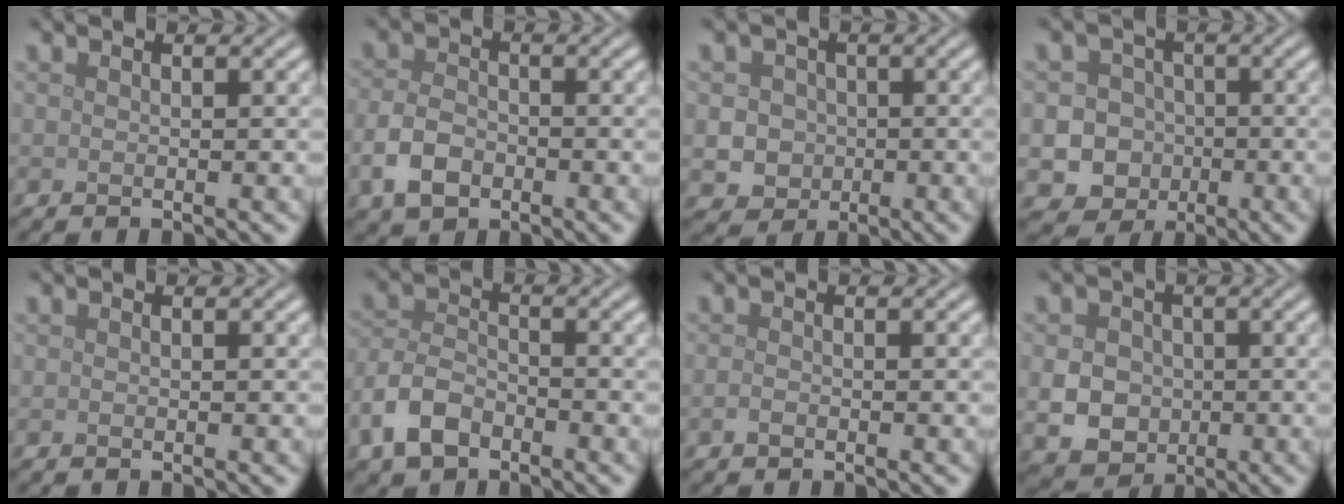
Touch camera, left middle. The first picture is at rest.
{"total": 3.9, "force": [-1.8, 2.6, 2.3], "torque": [-0.049, -0.002, -0.041]}
{"total": 3.5, "force": [-0.4, 3.3, 1.1], "torque": [-0.005, 0.007, -0.020]}
{"total": 7.0, "force": [-2.2, 6.4, 1.7], "torque": [-0.005, -0.005, -0.060]}
{"total": 0.0}
{"total": 4.4, "force": [-2.7, 2.5, 2.3], "torque": [-0.047, 0.001, -0.064]}
{"total": 0.8, "force": [-0.5, 0.4, 0.5], "torque": [-0.011, -0.002, -0.010]}
{"total": 4.7, "force": [-0.7, 4.0, 2.3], "torque": [-0.051, -0.001, -0.019]}